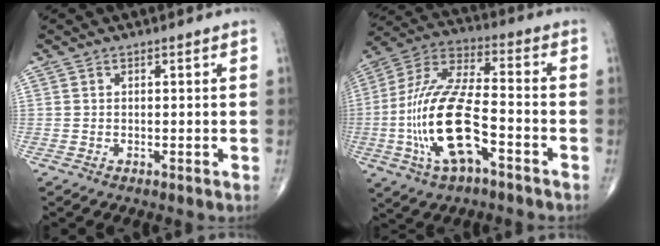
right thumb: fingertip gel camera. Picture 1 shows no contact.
{"total": 18.8, "force": [-5.5, 7.3, 16.4], "torque": [-0.345, 0.038, -0.100]}